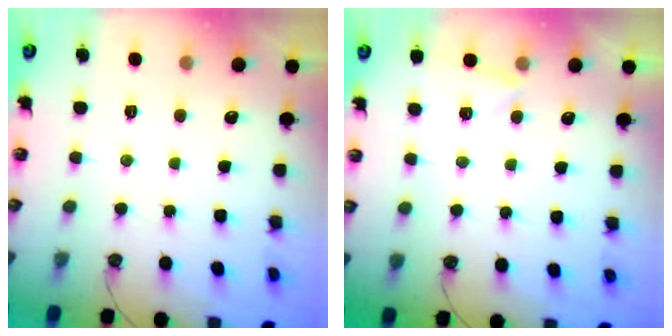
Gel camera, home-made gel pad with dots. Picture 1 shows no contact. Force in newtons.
{"total": 4.9, "press": 4.1, "slide": 2.6}